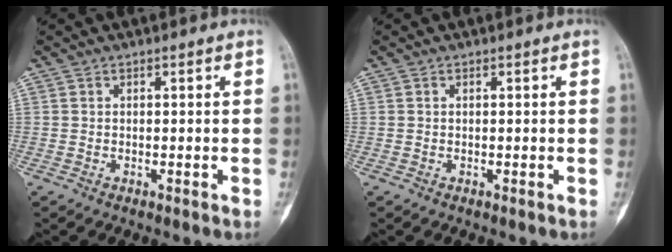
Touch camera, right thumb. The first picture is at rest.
{"total": 0.0}